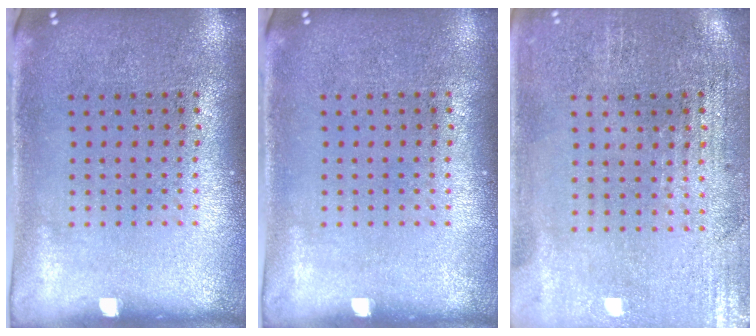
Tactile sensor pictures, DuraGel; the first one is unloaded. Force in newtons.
{"total": 0.0}
{"total": 0.6, "press": 0.5, "slide": 0.4}